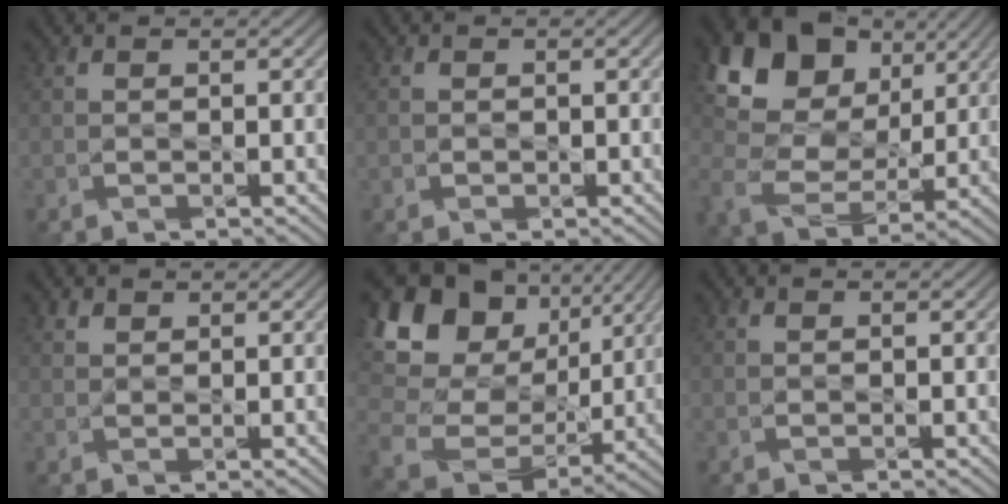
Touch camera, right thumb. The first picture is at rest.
{"total": 0.6, "force": [0.0, 0.6, 0.0], "torque": [-0.003, -0.004, 0.000]}
{"total": 15.9, "force": [7.8, 10.8, 8.7], "torque": [-0.244, 0.054, 0.136]}
{"total": 1.0, "force": [0.9, 0.5, 0.3], "torque": [-0.010, 0.001, 0.020]}
{"total": 16.7, "force": [5.4, 12.7, 9.3], "torque": [-0.236, 0.027, 0.116]}
{"total": 0.0}